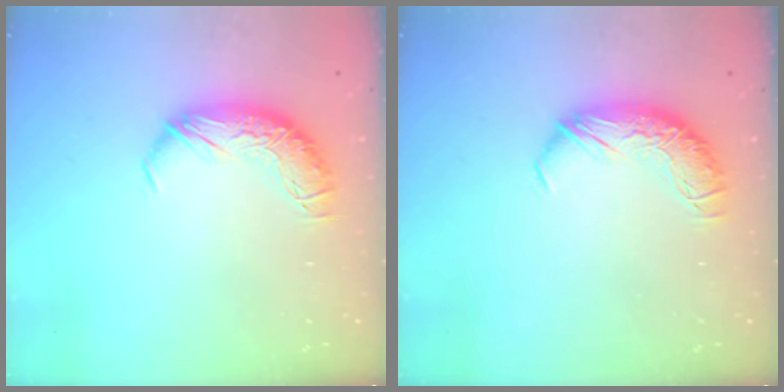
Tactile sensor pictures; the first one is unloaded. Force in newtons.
{"total": 0.0}